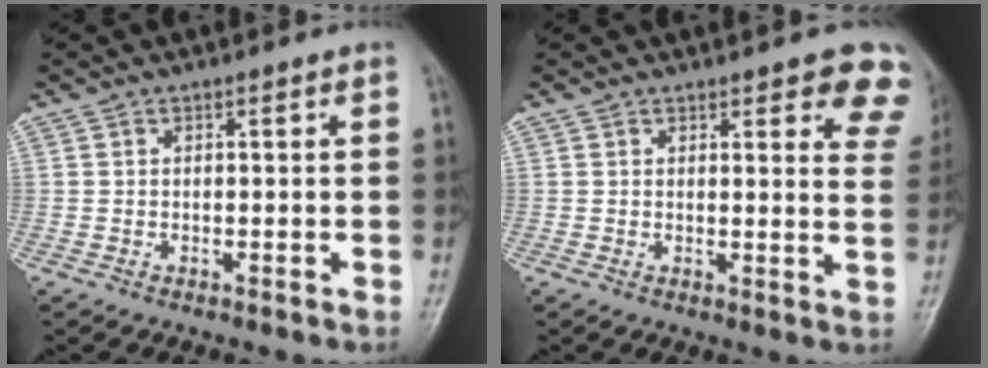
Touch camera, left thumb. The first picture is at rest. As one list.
[{"total": 9.5, "force": [6.8, 3.3, 5.8], "torque": [-0.027, -0.030, 0.061]}]